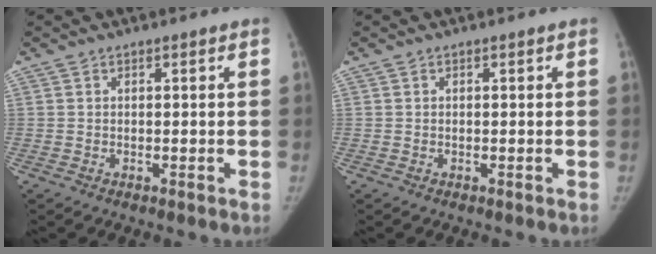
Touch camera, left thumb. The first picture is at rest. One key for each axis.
{"total": 0.0}